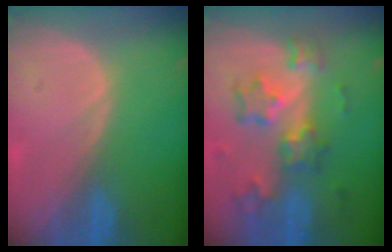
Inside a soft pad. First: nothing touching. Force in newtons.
{"total": 8.6, "press": 7.5, "slide": 4.1}